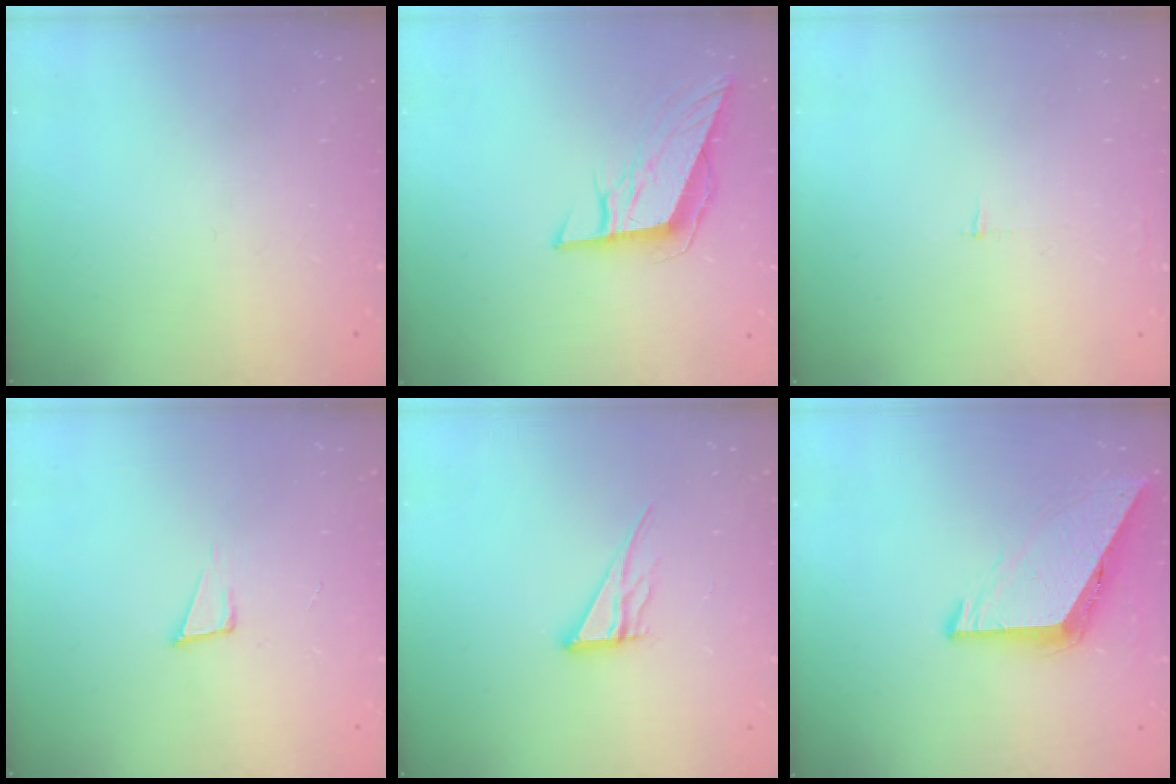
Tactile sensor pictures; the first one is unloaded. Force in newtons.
{"total": 10.2, "press": 9.6, "slide": 3.5}
{"total": 2.5, "press": 2.5, "slide": 0.2}
{"total": 3.9, "press": 2.4, "slide": 3.1}
{"total": 9.3, "press": 9.2, "slide": 0.9}
{"total": 6.8, "press": 6.8, "slide": 0.4}